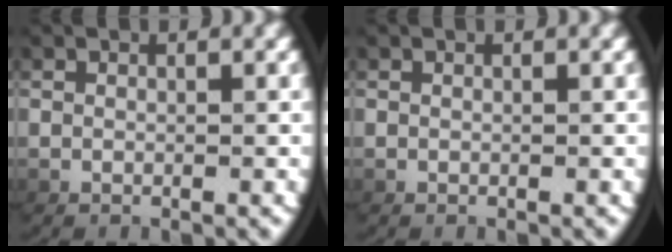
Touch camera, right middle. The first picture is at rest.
{"total": 0.0}